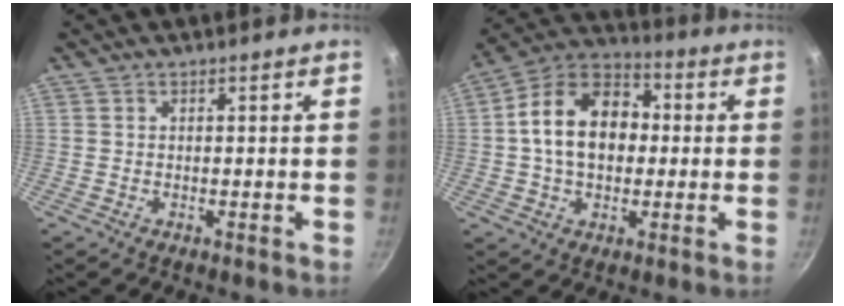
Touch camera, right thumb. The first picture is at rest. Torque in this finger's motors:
{"motor_torque": [0.64, 3.21, 1.47, -0.11, 0.13]}